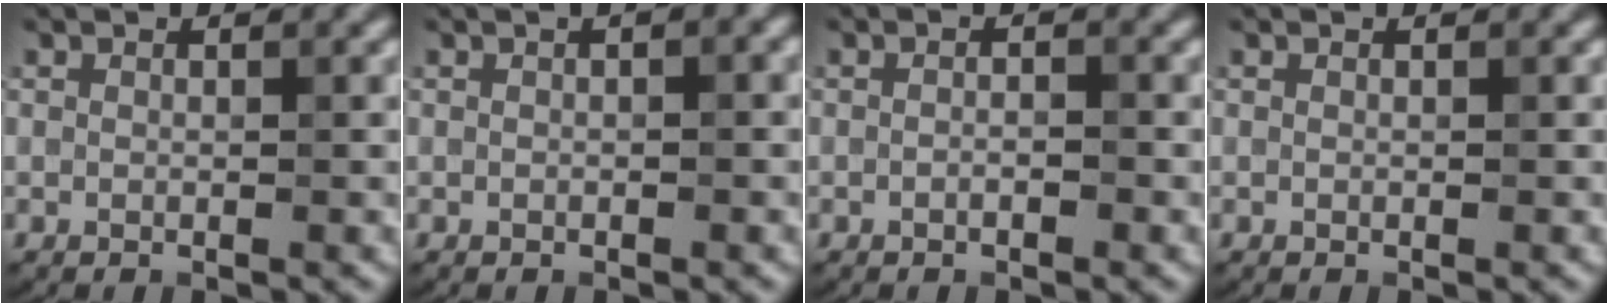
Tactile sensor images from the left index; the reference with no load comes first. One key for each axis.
{"total": 1.6, "fx": 0.3, "fy": 0.4, "fz": 1.5, "tx": -0.021, "ty": 0.002, "tz": 0.003}
{"total": 0.9, "fx": -0.4, "fy": 0.3, "fz": 0.8, "tx": -0.013, "ty": -0.005, "tz": -0.007}
{"total": 0.0}